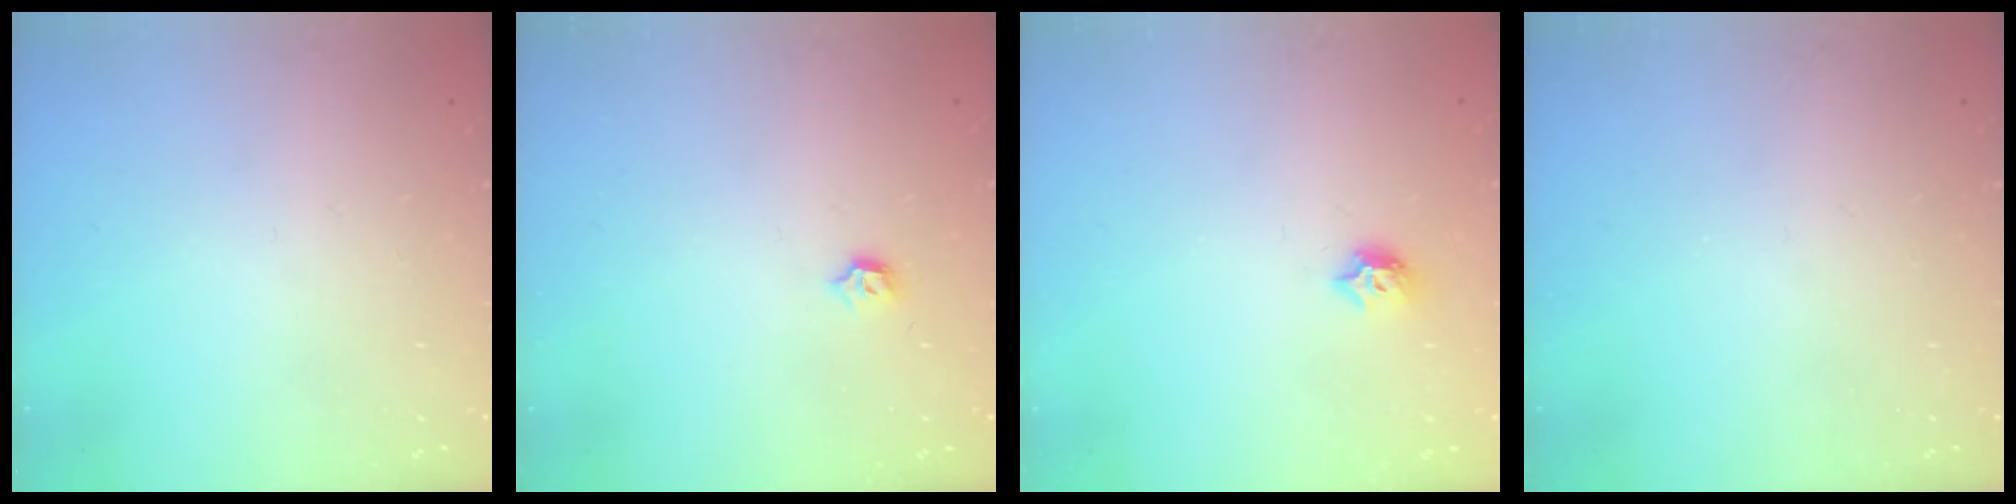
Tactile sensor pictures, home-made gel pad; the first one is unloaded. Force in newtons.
{"total": 3.4, "press": 3.3, "slide": 0.7}
{"total": 6.3, "press": 6.3, "slide": 0.8}
{"total": 0.0}